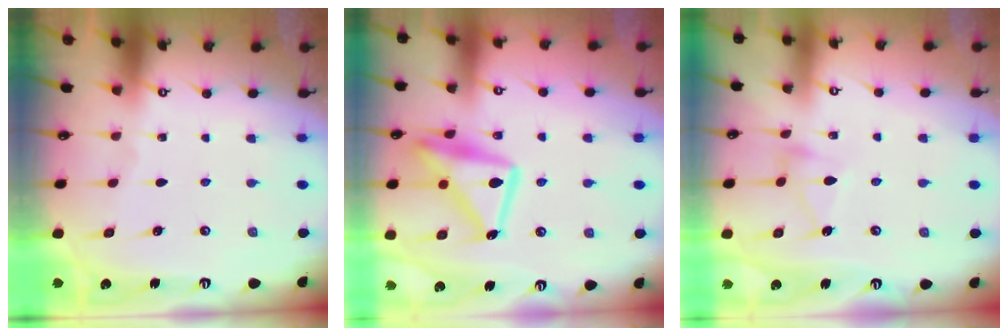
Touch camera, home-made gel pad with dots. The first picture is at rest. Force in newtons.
{"total": 17.4, "press": 17.3, "slide": 1.4}
{"total": 6.5, "press": 6.4, "slide": 0.5}